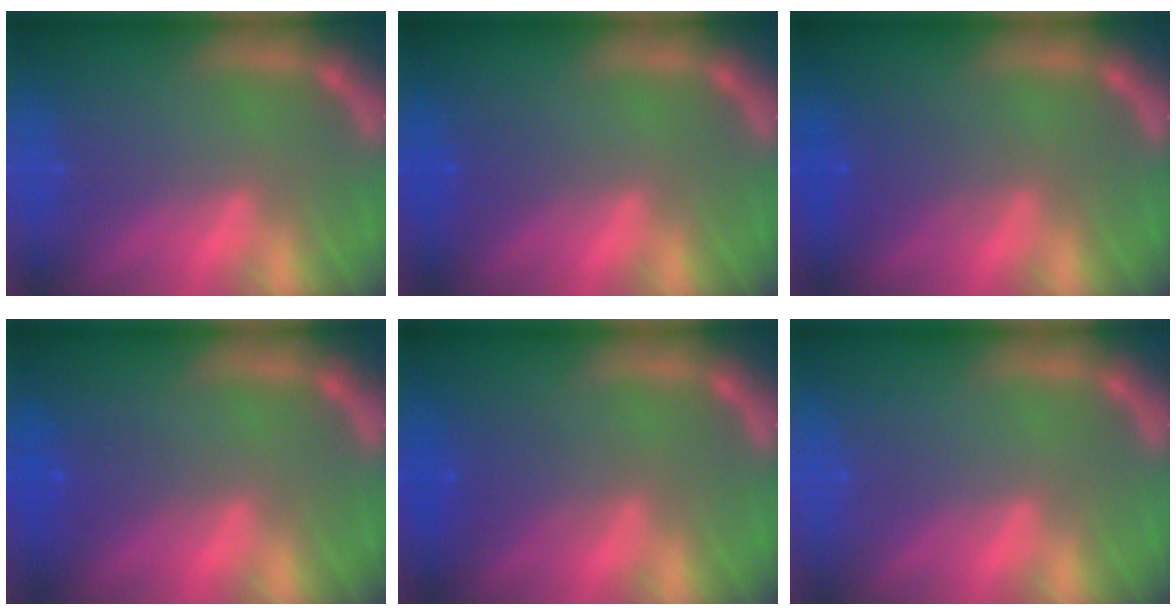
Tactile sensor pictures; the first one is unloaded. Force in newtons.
{"total": 0.9}
{"total": 2.4}
{"total": 1.5}
{"total": 2.4}
{"total": 0.0}